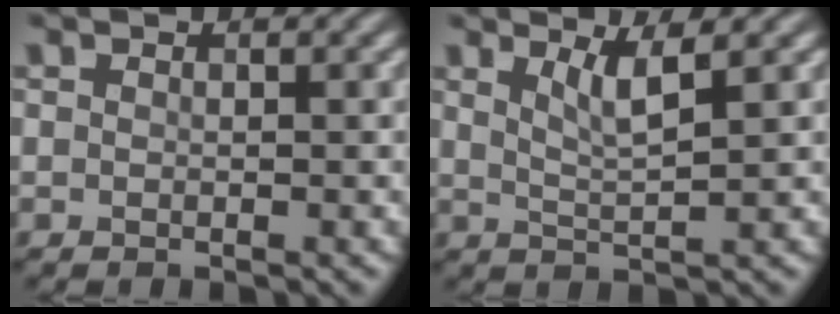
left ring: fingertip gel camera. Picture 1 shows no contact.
{"total": 2.6, "force": [1.4, 0.5, 2.1], "torque": [-0.033, -0.004, 0.028]}